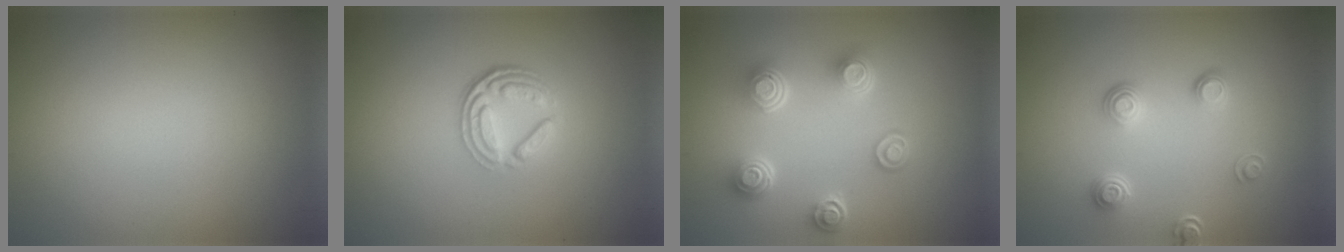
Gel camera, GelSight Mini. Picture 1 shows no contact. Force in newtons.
{"total": 3.9, "press": 2.8, "slide": 2.7}
{"total": 5.0, "press": 3.6, "slide": 3.5}
{"total": 2.6, "press": 1.7, "slide": 2.0}